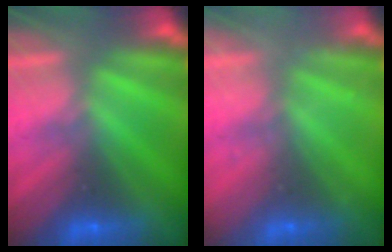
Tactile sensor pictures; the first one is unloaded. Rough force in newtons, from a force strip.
{"total": 2.2}